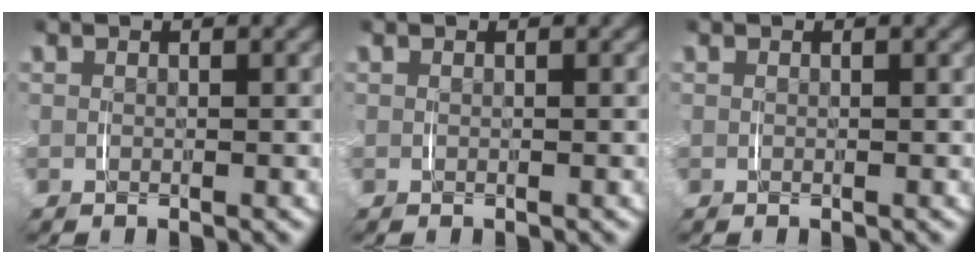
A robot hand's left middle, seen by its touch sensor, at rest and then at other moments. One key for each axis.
{"total": 0.0}
{"total": 0.0}